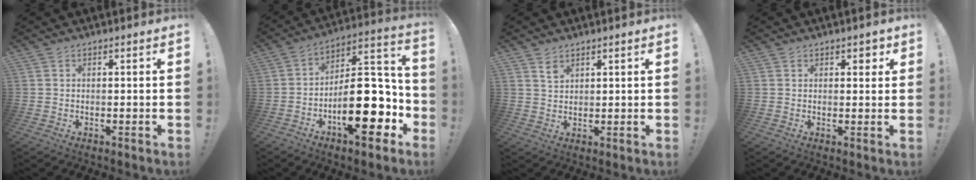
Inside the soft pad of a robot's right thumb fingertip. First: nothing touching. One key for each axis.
{"total": 23.4, "fx": -6.7, "fy": 10.2, "fz": 19.9, "tx": -0.312, "ty": 0.043, "tz": -0.097}
{"total": 2.7, "fx": 2.0, "fy": 1.5, "fz": 1.1, "tx": -0.013, "ty": -0.014, "tz": 0.036}
{"total": 2.0, "fx": 1.1, "fy": 1.4, "fz": 1.0, "tx": 0.012, "ty": -0.010, "tz": 0.011}